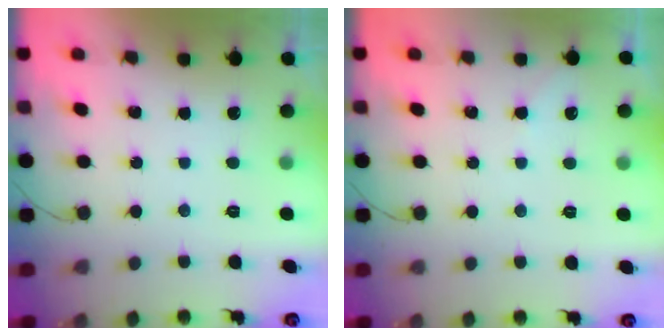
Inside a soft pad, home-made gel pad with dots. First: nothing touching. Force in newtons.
{"total": 2.3, "press": 2.3, "slide": 0.4}